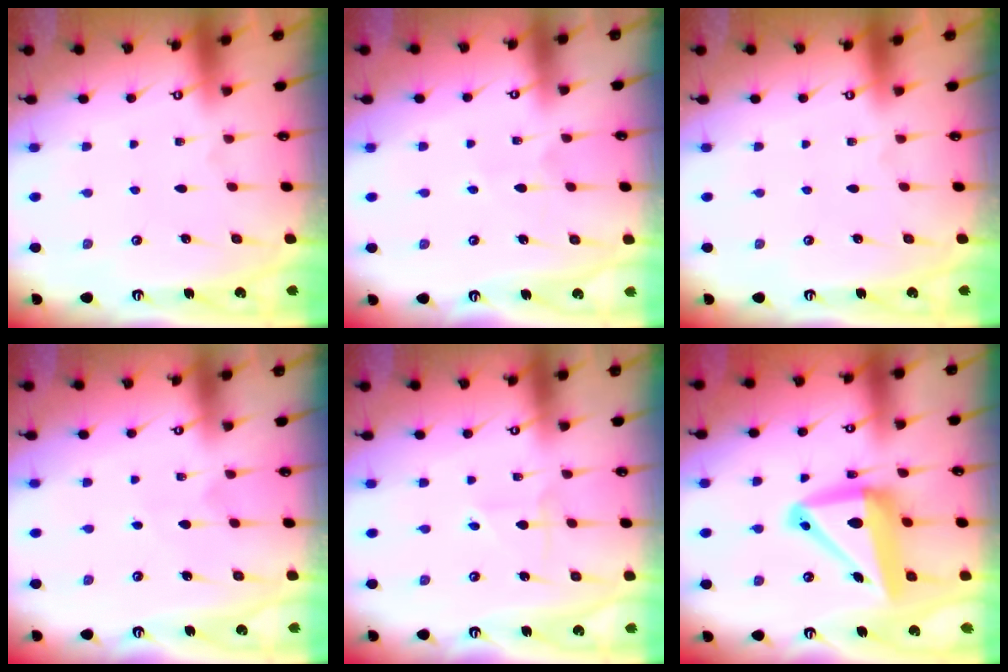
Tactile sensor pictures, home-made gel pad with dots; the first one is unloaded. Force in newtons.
{"total": 4.2, "press": 4.2, "slide": 0.5}
{"total": 0.0}
{"total": 3.9, "press": 3.9, "slide": 0.2}
{"total": 4.1, "press": 4.1, "slide": 0.1}
{"total": 15.9, "press": 15.7, "slide": 2.9}